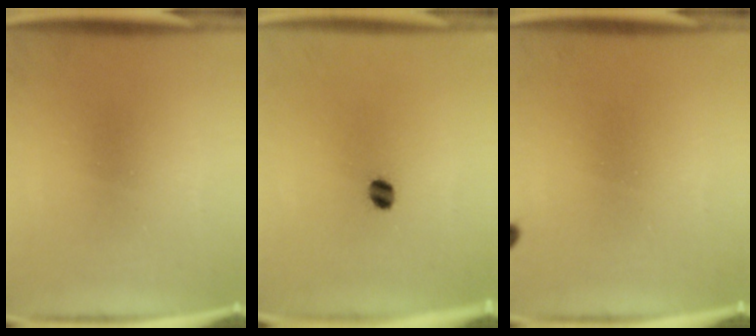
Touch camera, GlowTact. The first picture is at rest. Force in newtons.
{"total": 2.8}
{"total": 0.8}